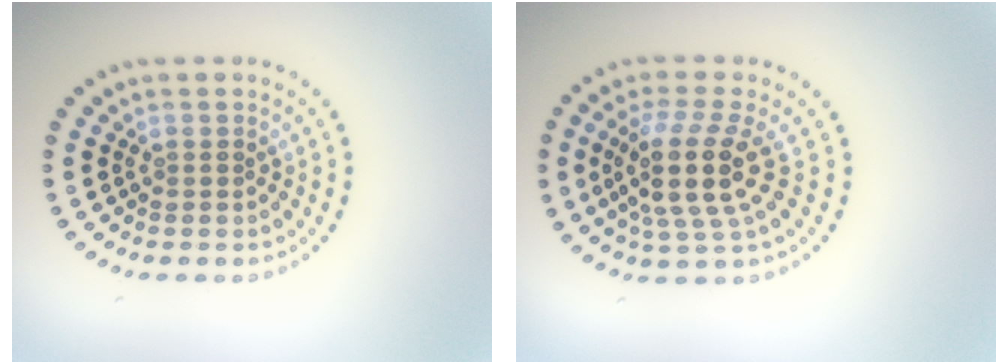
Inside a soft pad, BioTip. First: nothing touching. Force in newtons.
{"total": 4.9, "press": 3.9, "slide": 3.0}